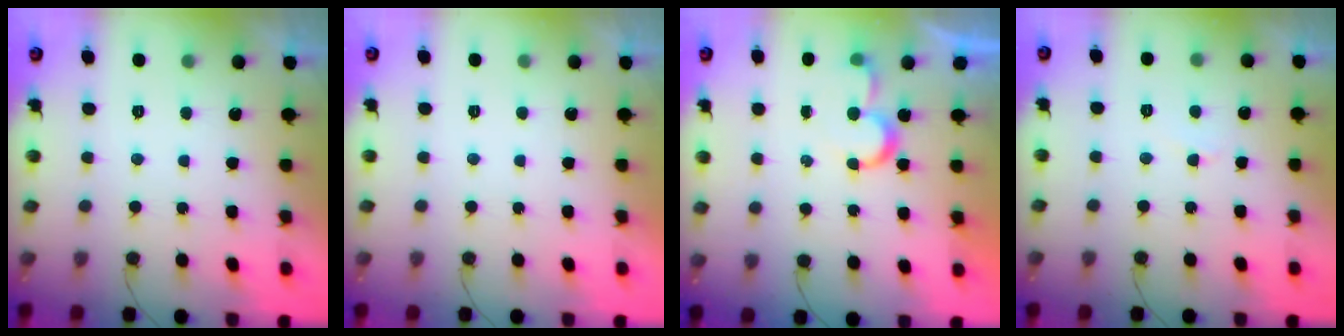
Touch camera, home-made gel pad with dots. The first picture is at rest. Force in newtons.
{"total": 1.7, "press": 1.7, "slide": 0.1}
{"total": 5.1, "press": 5.1, "slide": 0.4}
{"total": 3.0, "press": 3.0, "slide": 0.4}